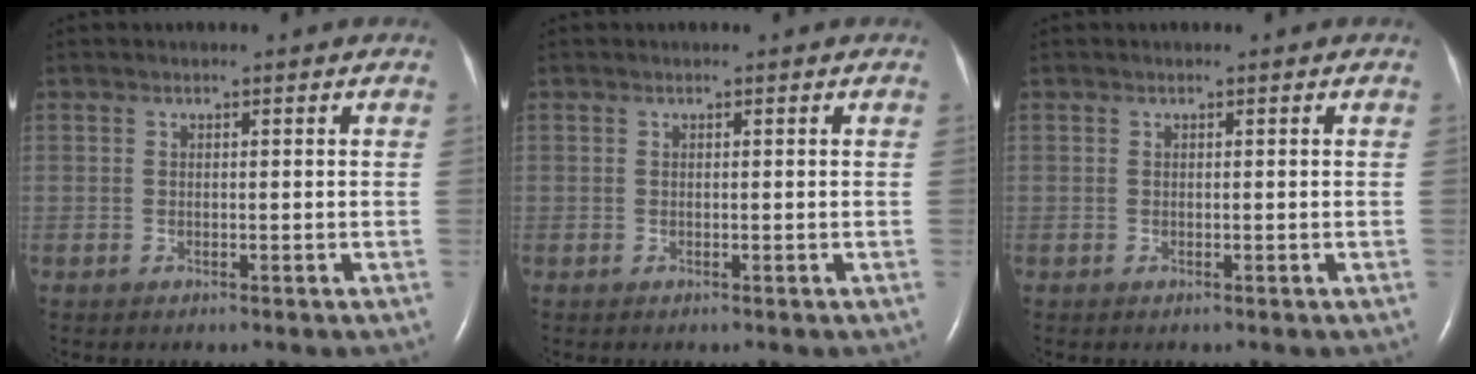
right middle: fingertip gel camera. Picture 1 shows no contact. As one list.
[{"total": 0.0}, {"total": 0.0}]